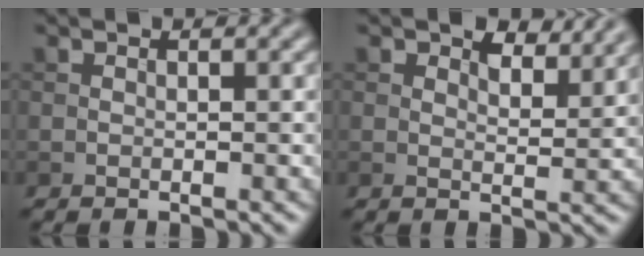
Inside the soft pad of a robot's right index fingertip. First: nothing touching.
{"total": 3.7, "force": [2.8, 1.4, 1.9], "torque": [-0.033, -0.005, 0.038]}